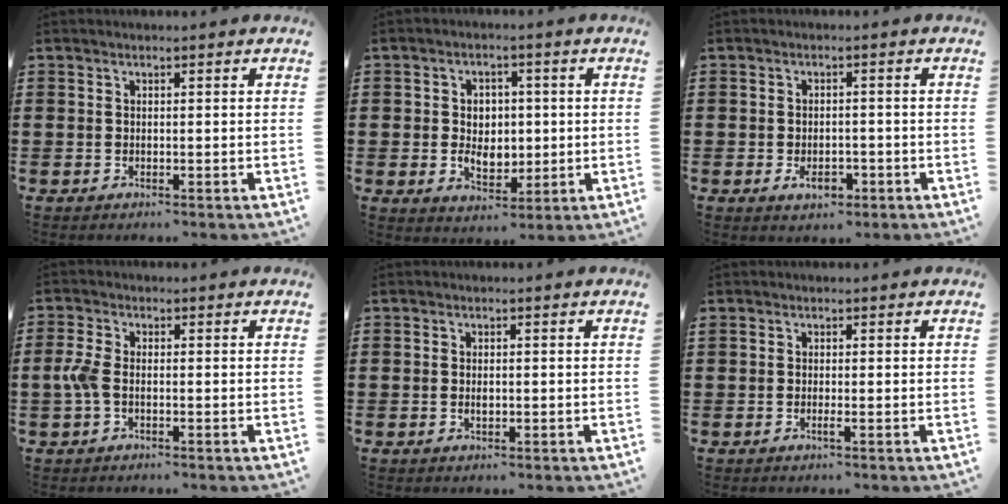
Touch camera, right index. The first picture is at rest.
{"total": 4.8, "force": [-0.1, 3.9, 2.7], "torque": [-0.045, 0.006, -0.007]}
{"total": 3.1, "force": [-1.5, 1.6, 2.2], "torque": [-0.048, -0.002, -0.029]}
{"total": 3.4, "force": [-0.8, 1.6, 2.9], "torque": [-0.083, -0.006, -0.022]}
{"total": 1.1, "force": [-0.1, 0.4, 1.0], "torque": [-0.020, -0.001, -0.001]}
{"total": 0.9, "force": [-0.3, -0.2, 0.8], "torque": [-0.016, -0.008, -0.004]}